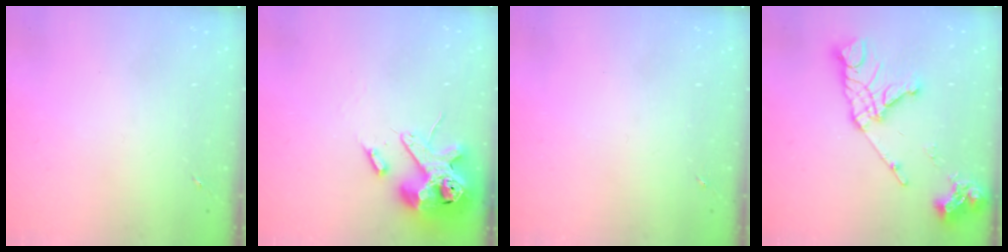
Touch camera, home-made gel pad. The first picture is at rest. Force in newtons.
{"total": 14.2, "press": 14.0, "slide": 2.3}
{"total": 0.0}
{"total": 17.0, "press": 16.9, "slide": 1.8}